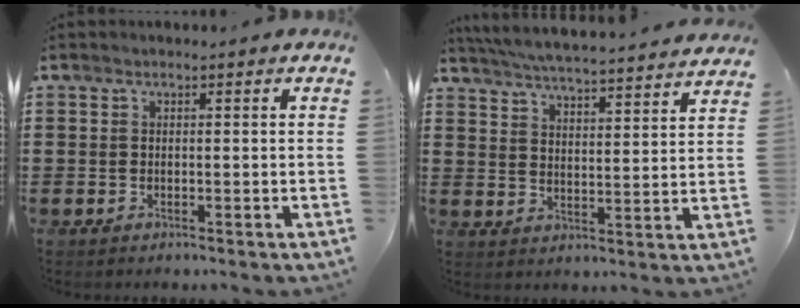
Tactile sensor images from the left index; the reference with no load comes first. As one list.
[{"total": 5.2, "force": [5.1, -0.6, 0.8], "torque": [-0.040, -0.041, 0.086]}]